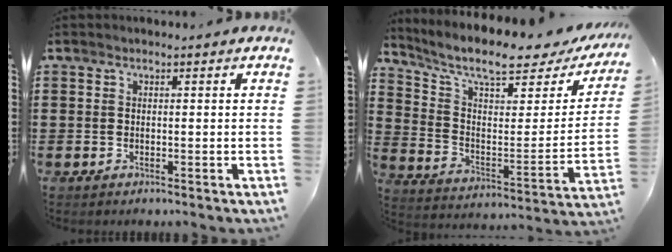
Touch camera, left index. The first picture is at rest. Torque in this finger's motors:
{"motor_torque": [2.14, 0.00, 0.81, 0.14]}